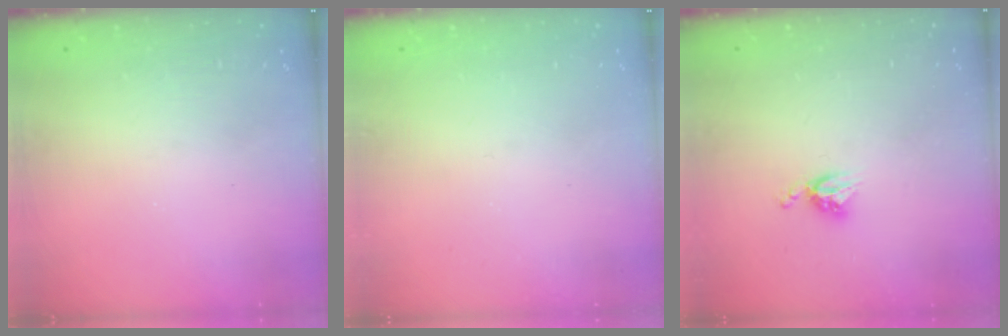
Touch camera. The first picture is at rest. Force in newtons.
{"total": 0.0}
{"total": 4.7, "press": 4.7, "slide": 0.5}